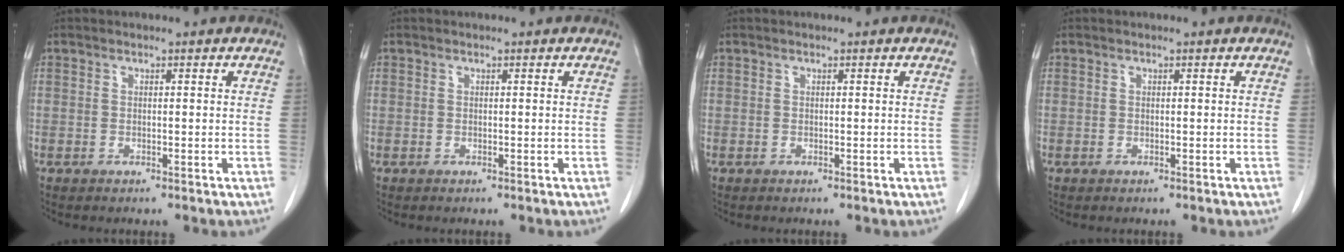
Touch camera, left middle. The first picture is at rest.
{"total": 0.0}
{"total": 0.0}
{"total": 0.0}